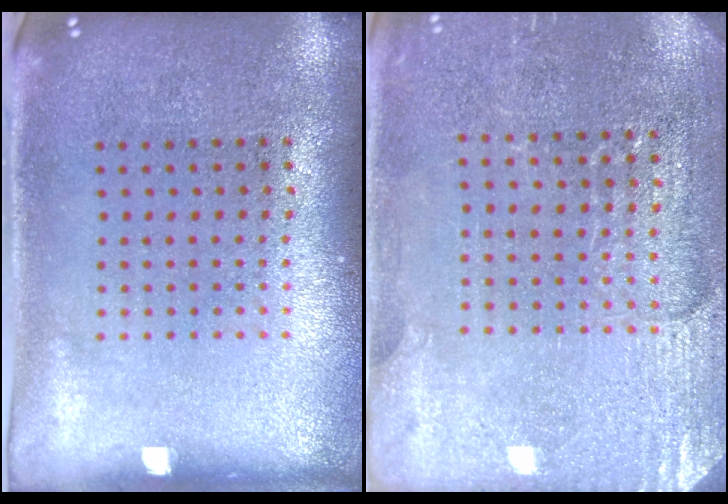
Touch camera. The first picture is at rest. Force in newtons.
{"total": 2.9, "press": 2.9, "slide": 0.2}